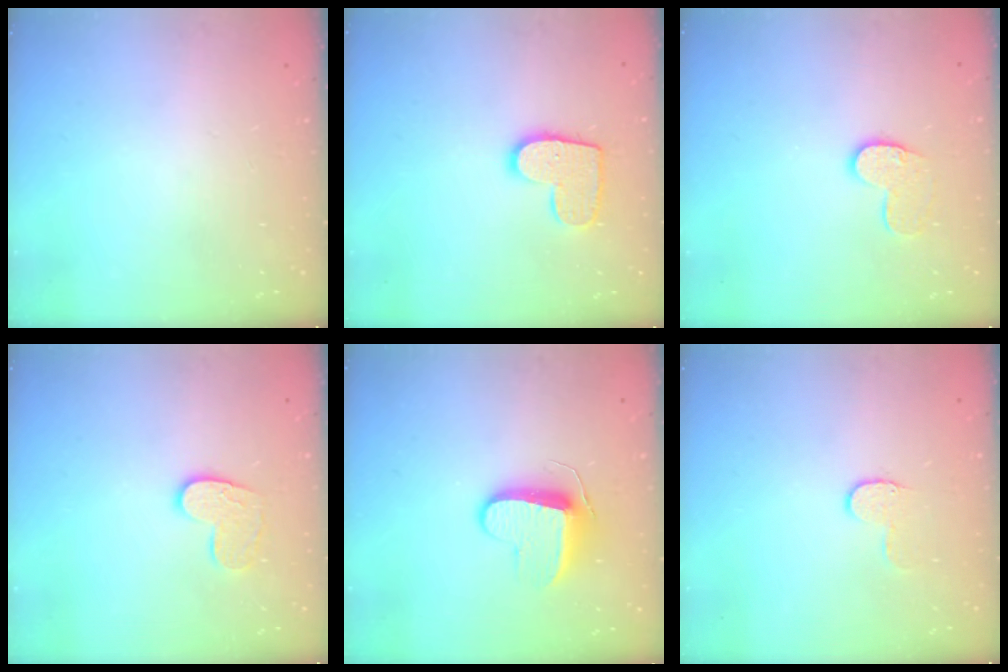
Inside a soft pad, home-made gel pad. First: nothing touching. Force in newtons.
{"total": 10.8, "press": 10.8, "slide": 0.5}
{"total": 9.1, "press": 9.0, "slide": 0.6}
{"total": 9.5, "press": 9.5, "slide": 0.6}
{"total": 9.4, "press": 9.4, "slide": 0.5}
{"total": 4.6, "press": 4.6, "slide": 0.5}